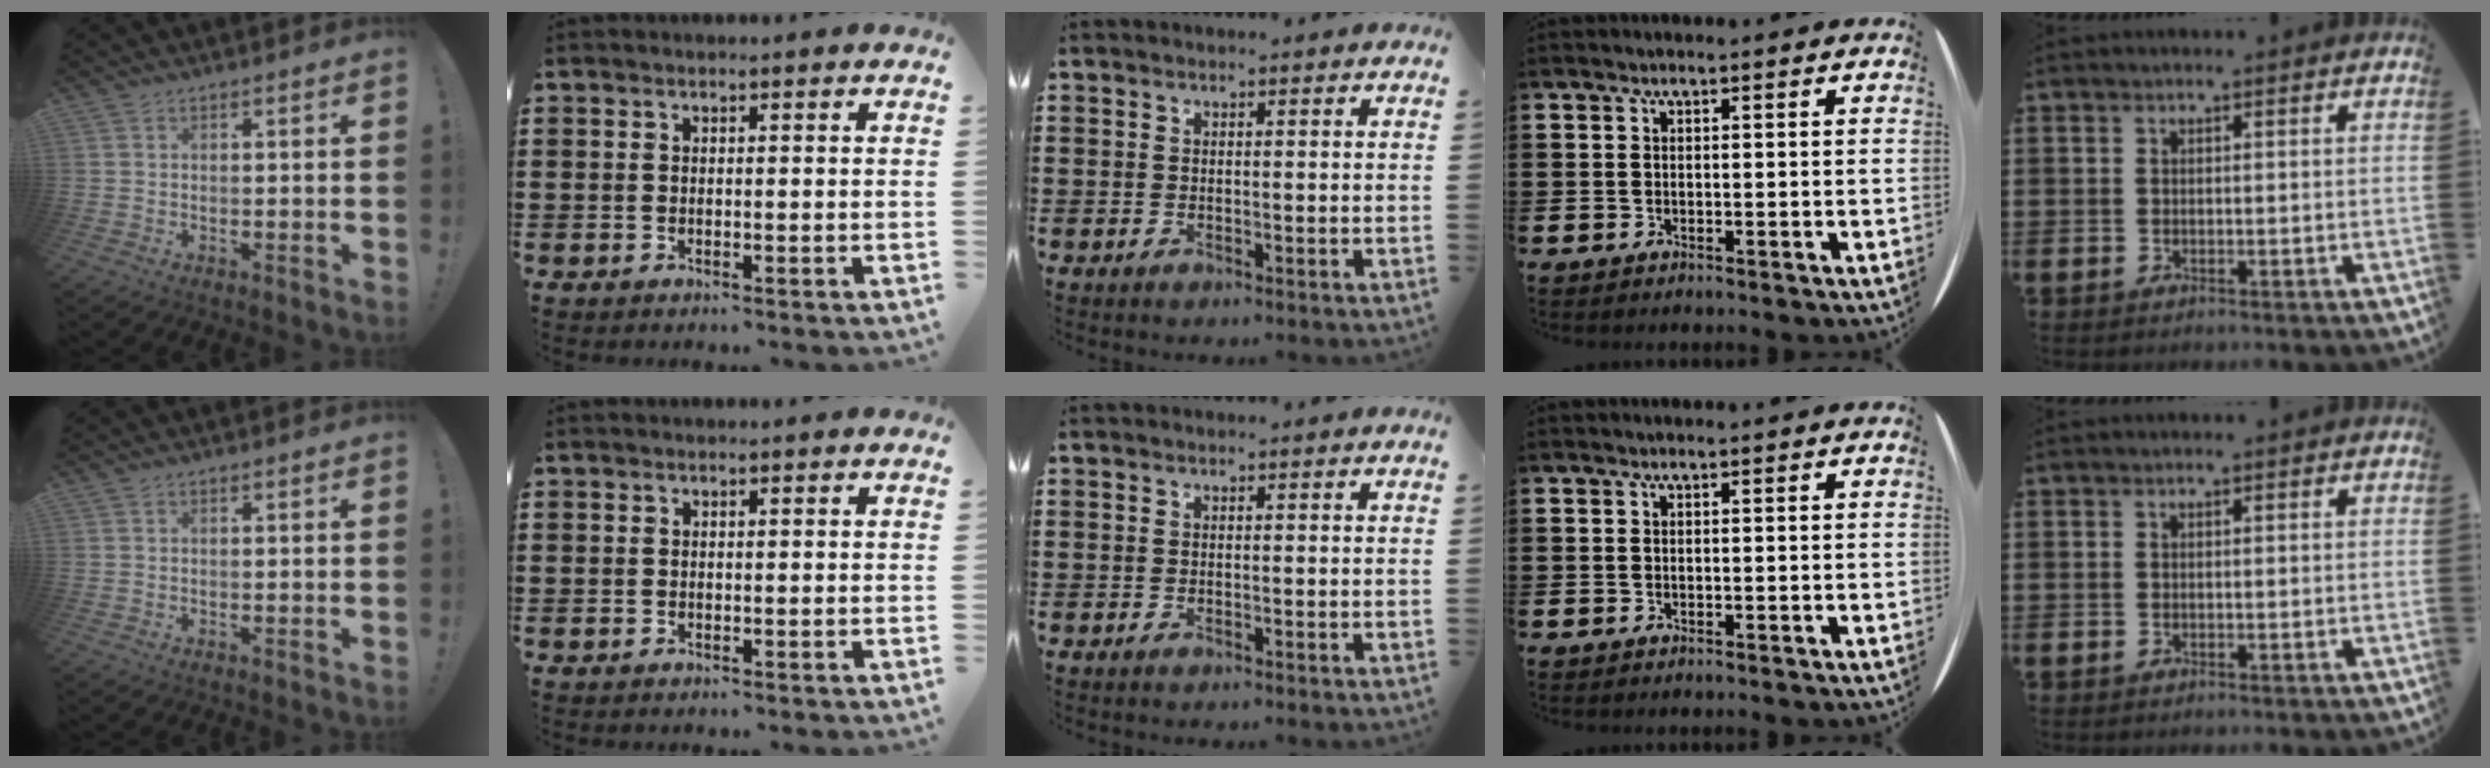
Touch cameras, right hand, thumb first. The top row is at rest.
{}